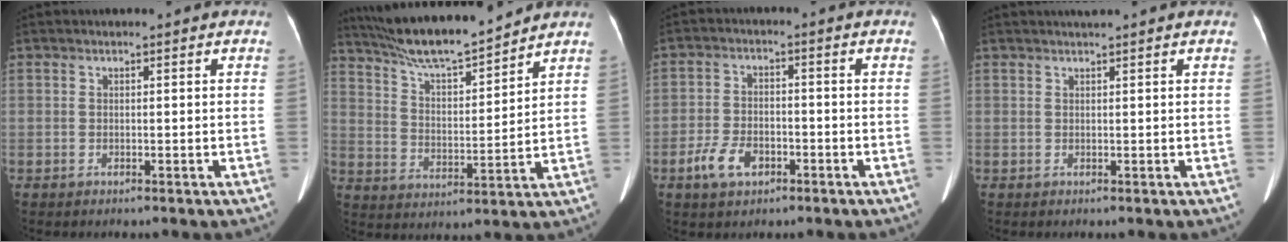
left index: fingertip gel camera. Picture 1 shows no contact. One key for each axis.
{"total": 12.5, "fx": 11.5, "fy": 0.6, "fz": 4.9, "tx": -0.093, "ty": 0.000, "tz": 0.201}
{"total": 5.9, "fx": -4.2, "fy": 3.0, "fz": 2.8, "tx": -0.065, "ty": -0.003, "tz": -0.074}
{"total": 1.5, "fx": 1.3, "fy": -0.3, "fz": 0.7, "tx": -0.008, "ty": 0.010, "tz": 0.027}